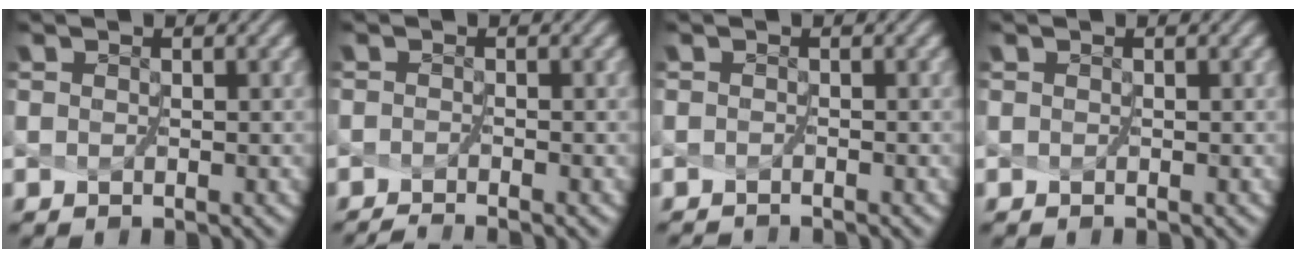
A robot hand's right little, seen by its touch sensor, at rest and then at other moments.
{"total": 1.9, "force": [-1.8, -0.6, 0.4], "torque": [-0.014, -0.010, -0.035]}
{"total": 1.4, "force": [-1.2, -0.6, -0.4], "torque": [-0.002, -0.012, -0.021]}
{"total": 0.0}